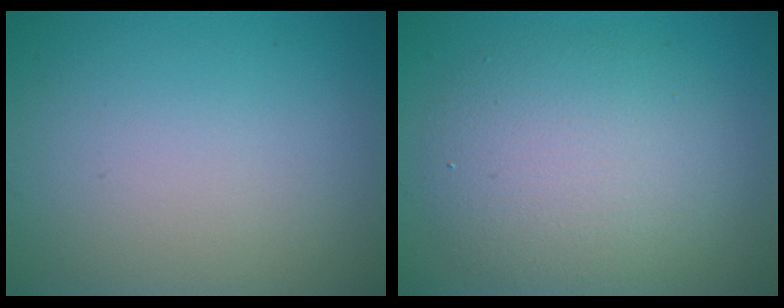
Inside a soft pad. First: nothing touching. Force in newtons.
{"total": 6.0, "press": 6.0, "slide": 0.5}